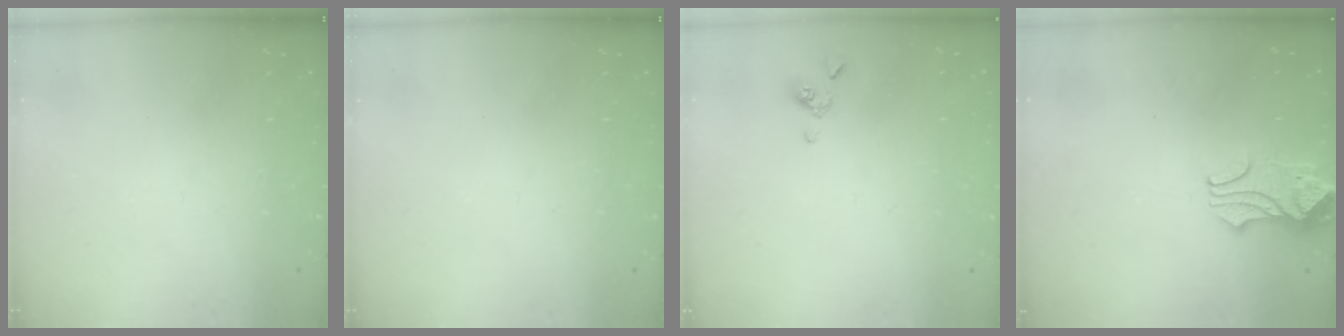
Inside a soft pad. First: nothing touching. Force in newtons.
{"total": 0.0}
{"total": 2.3, "press": 2.2, "slide": 0.5}
{"total": 2.2, "press": 2.1, "slide": 0.7}